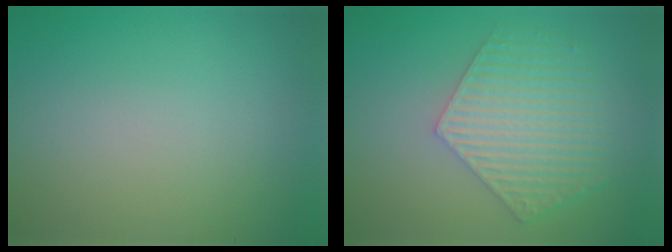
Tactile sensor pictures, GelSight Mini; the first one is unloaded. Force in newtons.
{"total": 6.1, "press": 4.7, "slide": 3.9}